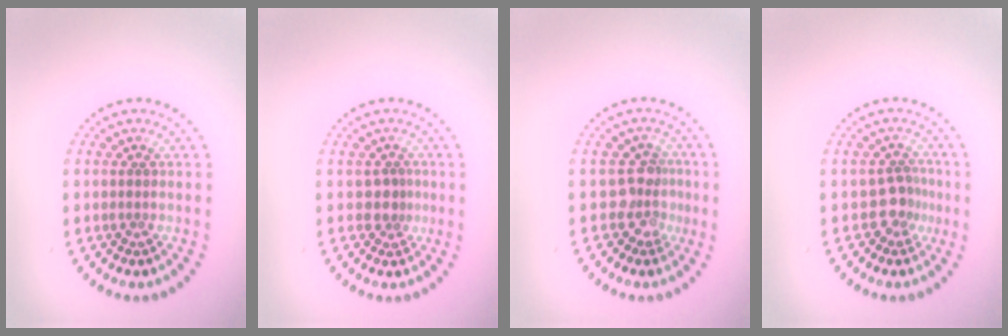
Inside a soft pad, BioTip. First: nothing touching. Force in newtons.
{"total": 1.3, "press": 0.8, "slide": 0.9}
{"total": 2.6, "press": 1.9, "slide": 1.7}
{"total": 2.2, "press": 1.6, "slide": 1.5}